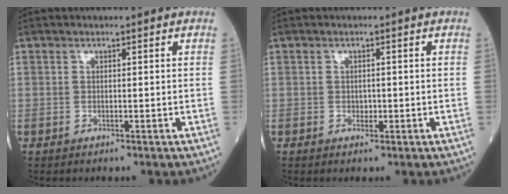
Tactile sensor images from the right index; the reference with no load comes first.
{"total": 1.0, "force": [-0.2, 0.8, 0.6], "torque": [-0.012, 0.002, 0.001]}